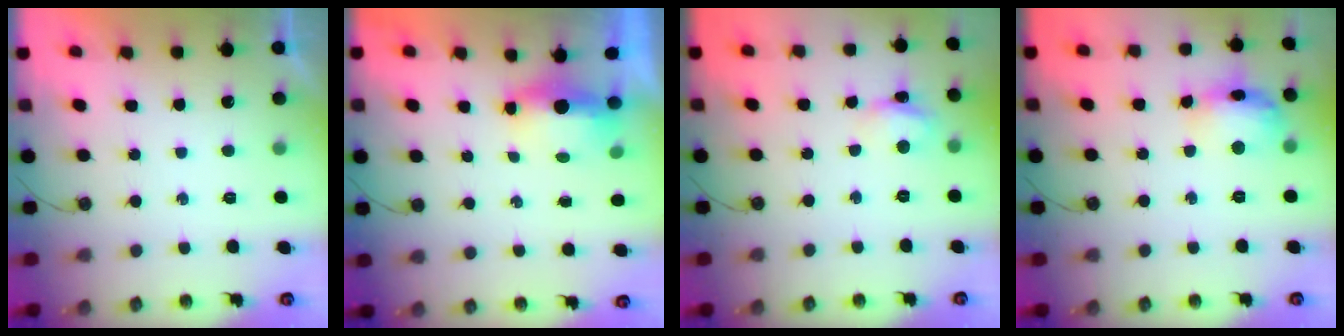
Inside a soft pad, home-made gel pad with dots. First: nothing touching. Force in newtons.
{"total": 5.1, "press": 4.8, "slide": 1.6}
{"total": 4.6, "press": 4.6, "slide": 0.4}
{"total": 13.9, "press": 13.9, "slide": 1.1}